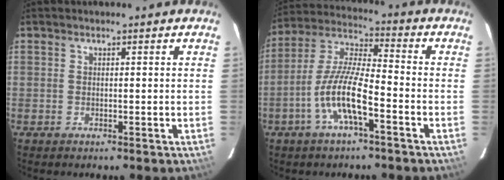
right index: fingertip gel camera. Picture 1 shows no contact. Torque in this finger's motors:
{"motor_torque": [1.50, -0.64, 0.91, 0.21]}